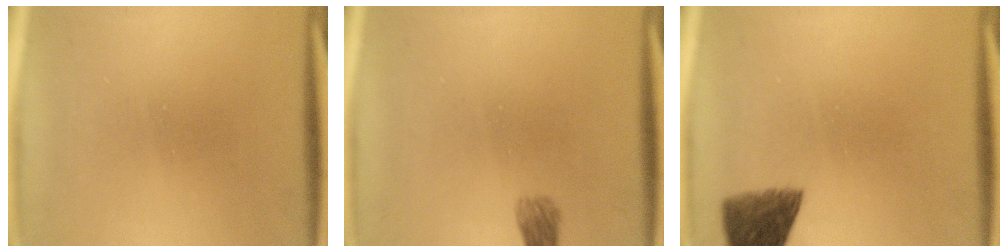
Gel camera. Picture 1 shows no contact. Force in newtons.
{"total": 2.3}
{"total": 6.5}